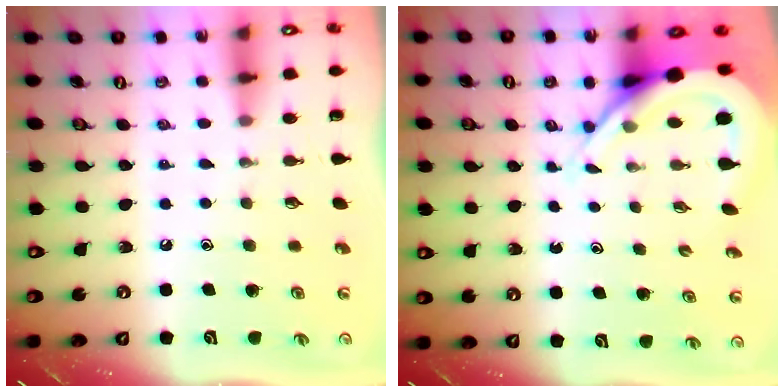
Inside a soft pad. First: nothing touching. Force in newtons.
{"total": 7.8, "press": 7.7, "slide": 0.9}